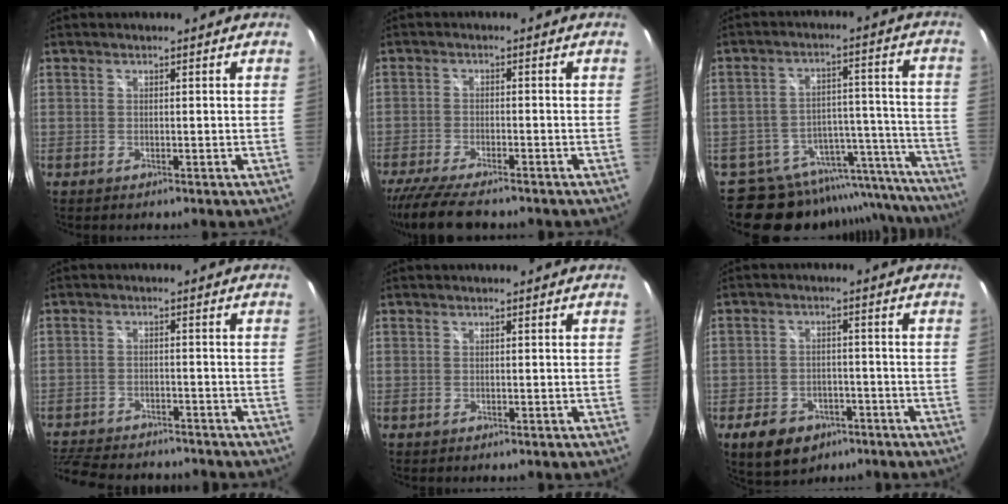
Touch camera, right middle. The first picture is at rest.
{"total": 9.8, "force": [-8.3, 1.6, 4.8], "torque": [-0.119, -0.037, -0.145]}
{"total": 19.9, "force": [-17.8, 7.8, 4.0], "torque": [-0.050, 0.061, -0.239]}
{"total": 14.7, "force": [-12.7, 4.8, 5.8], "torque": [-0.142, -0.014, -0.195]}
{"total": 0.0}
{"total": 9.5, "force": [-5.6, 6.4, 4.2], "torque": [-0.107, 0.004, -0.073]}